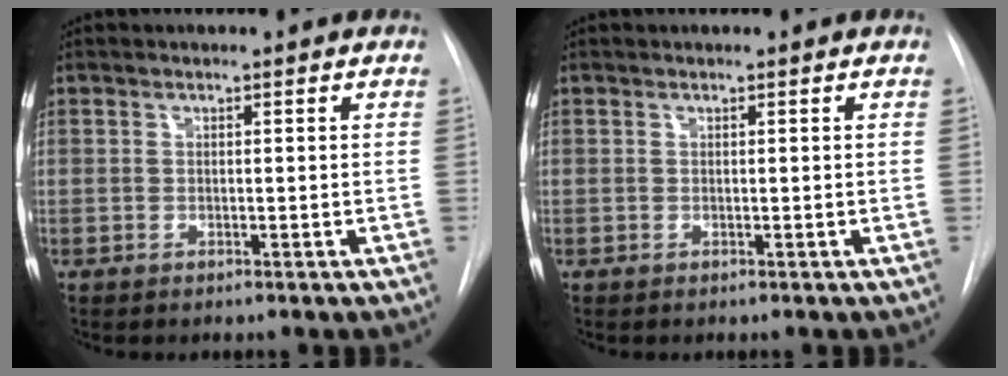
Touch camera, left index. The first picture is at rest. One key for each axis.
{"total": 0.0}